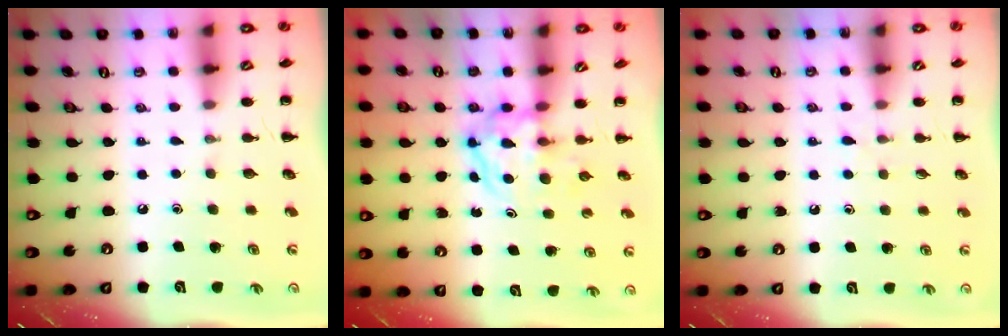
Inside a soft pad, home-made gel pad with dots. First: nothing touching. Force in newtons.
{"total": 3.9, "press": 3.9, "slide": 0.4}
{"total": 3.4, "press": 3.0, "slide": 1.6}